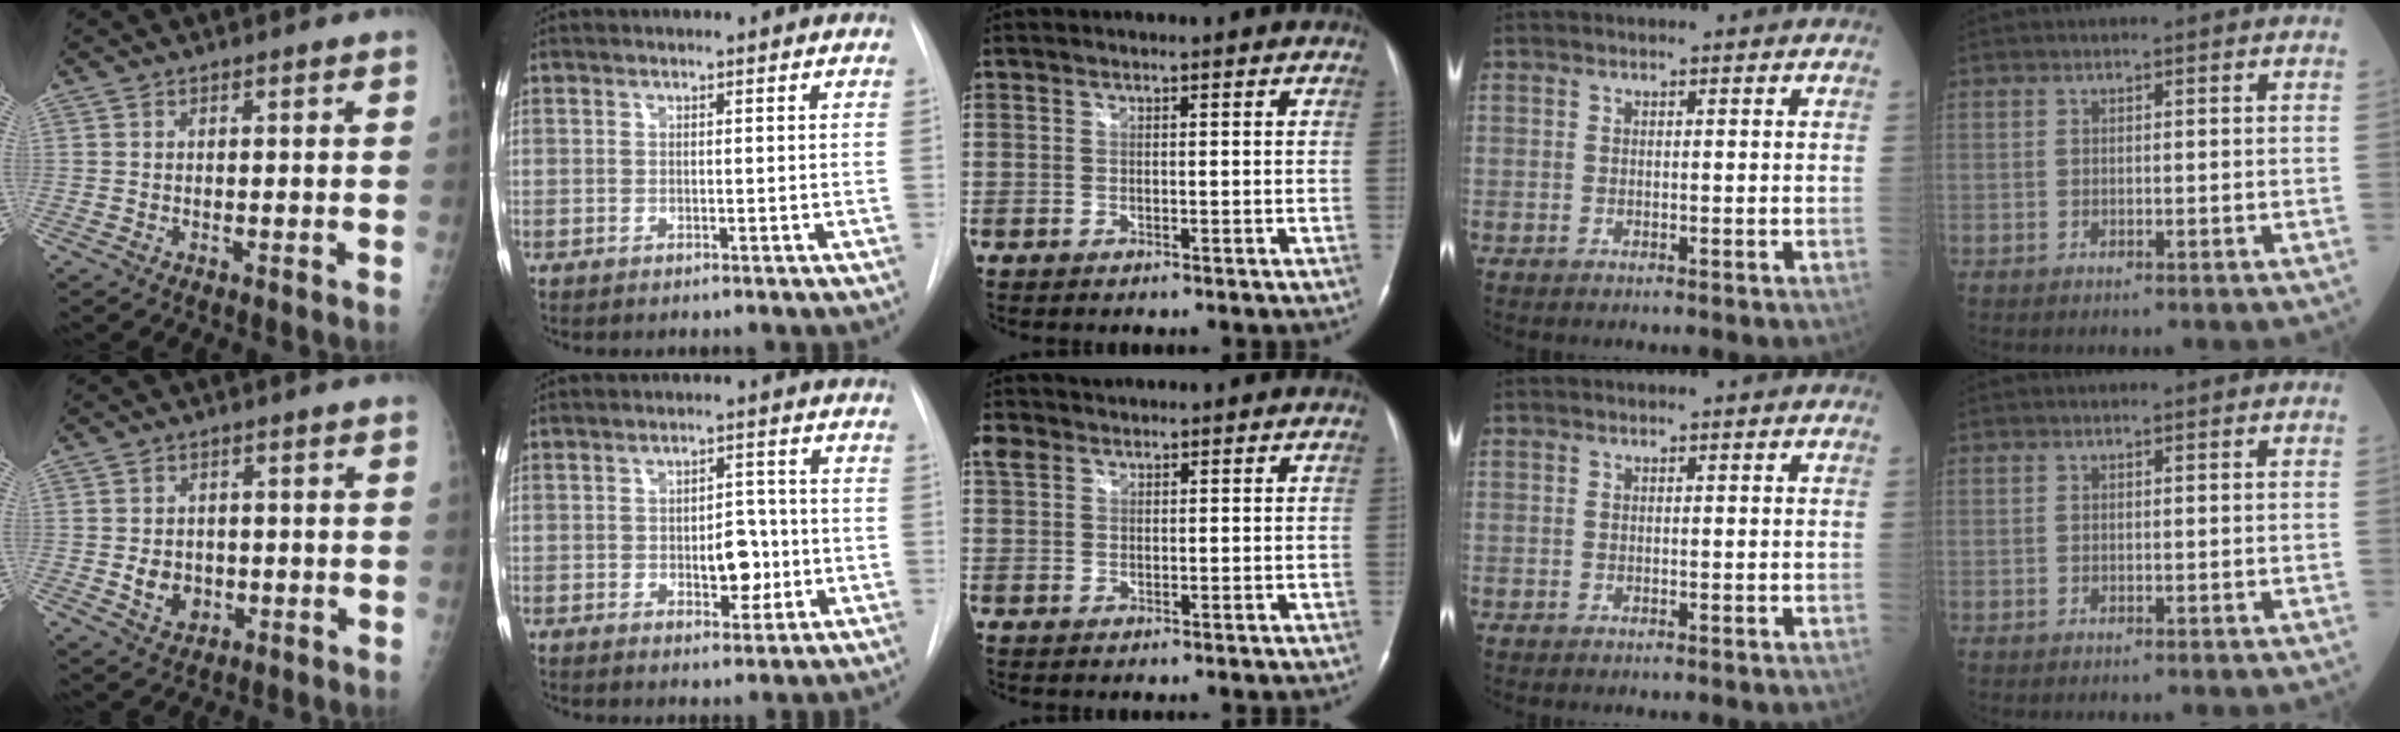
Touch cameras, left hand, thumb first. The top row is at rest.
{"thumb": {"total": 5.0, "force": [-0.8, 4.1, 2.7], "torque": [-0.026, 0.003, -0.005]}, "index": {"total": 5.7, "force": [-1.1, 3.1, 4.6], "torque": [-0.059, 0.006, -0.009]}, "middle": {"total": 2.3, "force": [1.7, 1.4, 0.6], "torque": [-0.022, 0.024, 0.037]}}